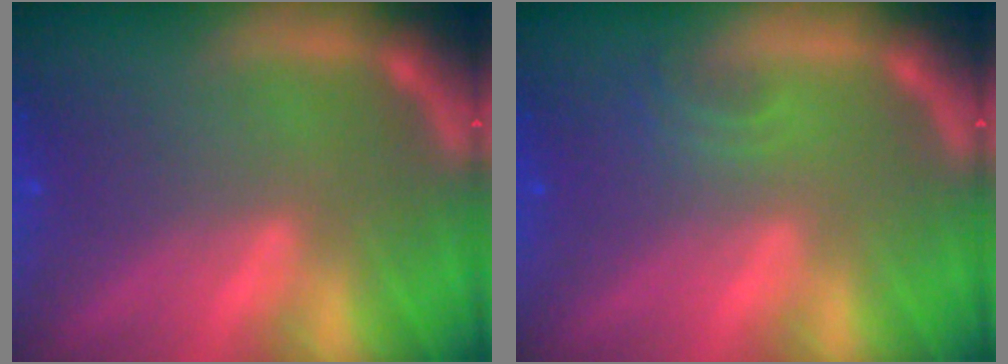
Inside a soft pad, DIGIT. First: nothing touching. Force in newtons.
{"total": 1.4}